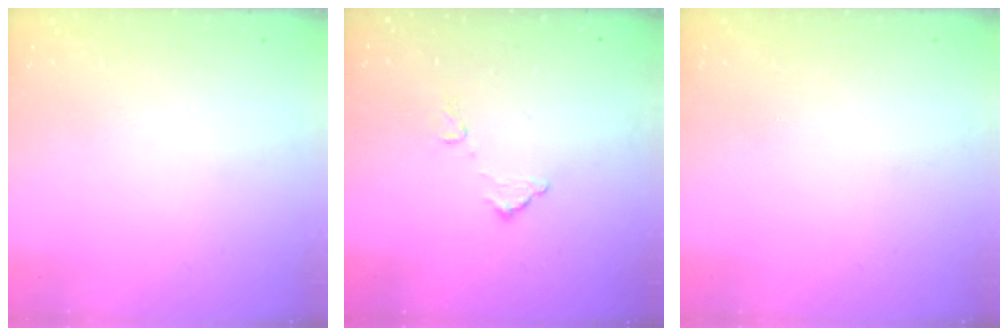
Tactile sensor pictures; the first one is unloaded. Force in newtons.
{"total": 7.5, "press": 7.5, "slide": 0.3}
{"total": 0.0}